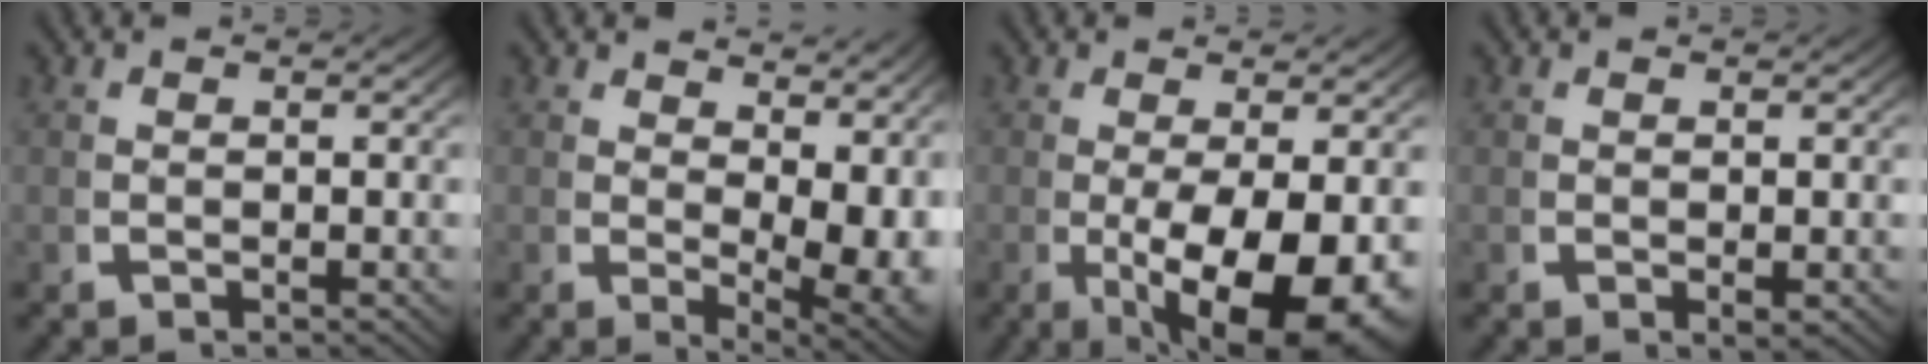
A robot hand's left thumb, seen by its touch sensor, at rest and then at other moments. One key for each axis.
{"total": 6.1, "fx": 1.2, "fy": 3.5, "fz": 4.8, "tx": -0.063, "ty": -0.029, "tz": 0.034}
{"total": 11.3, "fx": -2.6, "fy": 5.9, "fz": 9.3, "tx": -0.154, "ty": -0.045, "tz": -0.018}
{"total": 0.6, "fx": 0.2, "fy": 0.3, "fz": 0.5, "tx": -0.007, "ty": -0.003, "tz": 0.006}